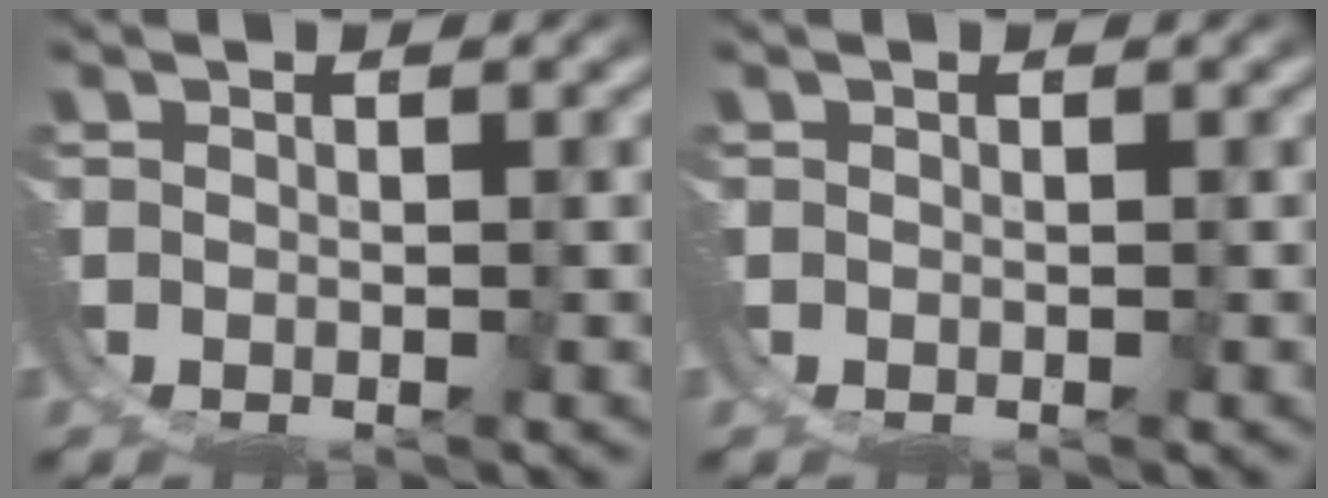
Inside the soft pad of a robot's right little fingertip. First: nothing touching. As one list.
[{"total": 0.0}]